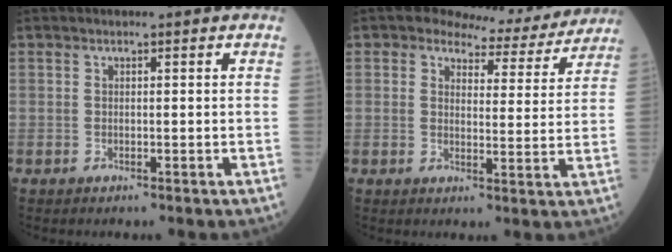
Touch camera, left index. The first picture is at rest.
{"total": 9.1, "force": [8.3, 3.2, 1.7], "torque": [-0.017, -0.002, 0.093]}